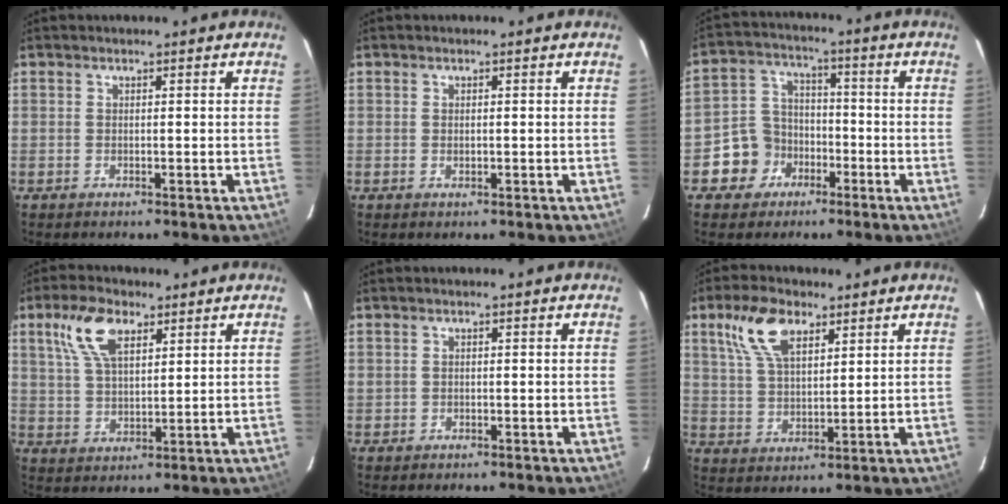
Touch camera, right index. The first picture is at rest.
{"total": 0.9, "force": [0.0, 0.7, 0.7], "torque": [-0.009, 0.000, 0.001]}
{"total": 8.6, "force": [-4.2, 7.4, 1.4], "torque": [-0.051, 0.038, -0.067]}
{"total": 9.5, "force": [4.9, 4.6, 6.8], "torque": [-0.137, 0.021, 0.097]}
{"total": 0.7, "force": [0.2, 0.5, 0.3], "torque": [-0.006, 0.002, 0.004]}
{"total": 10.1, "force": [5.5, 4.9, 6.9], "torque": [-0.140, 0.022, 0.111]}